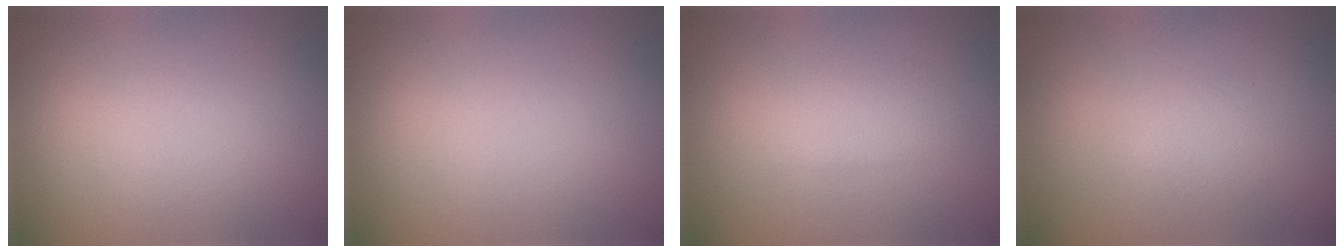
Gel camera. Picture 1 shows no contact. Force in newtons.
{"total": 0.0}
{"total": 1.7, "press": 1.7, "slide": 0.1}
{"total": 0.9, "press": 0.9, "slide": 0.1}